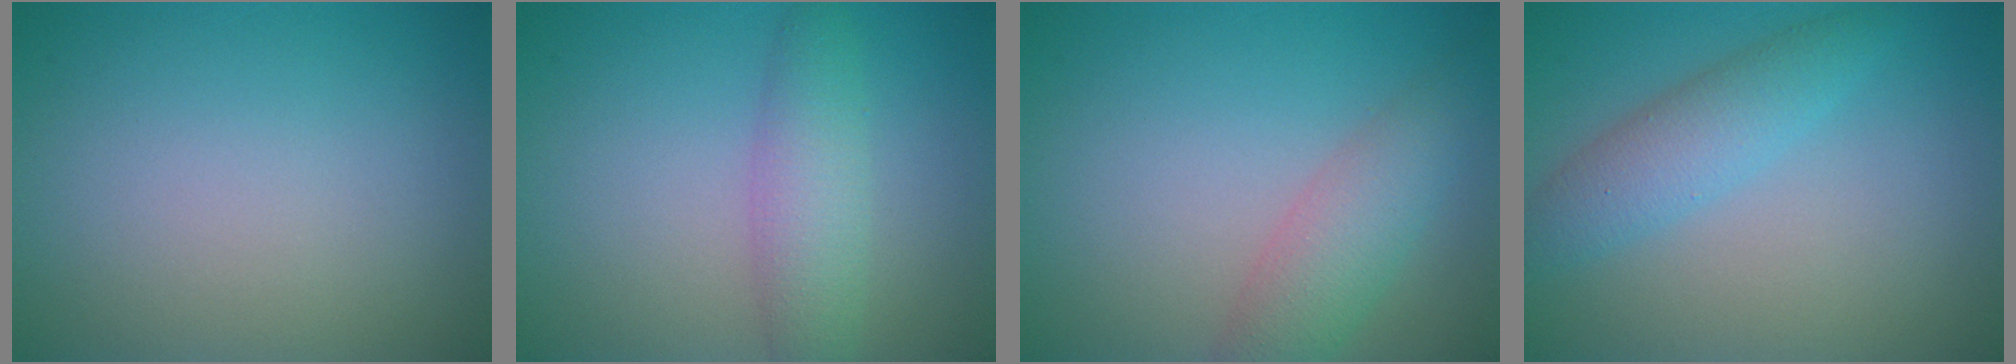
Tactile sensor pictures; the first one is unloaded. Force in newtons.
{"total": 3.5, "press": 3.5, "slide": 0.1}
{"total": 3.6, "press": 3.6, "slide": 0.2}
{"total": 3.2, "press": 3.2, "slide": 0.0}